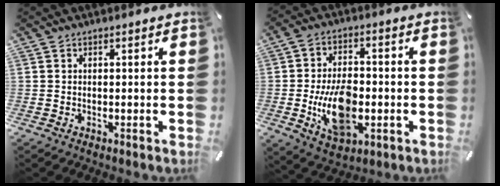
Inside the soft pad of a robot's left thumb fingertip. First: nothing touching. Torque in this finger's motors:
{"motor_torque": [0.02, 2.00, 1.59, 0.14, 0.39]}